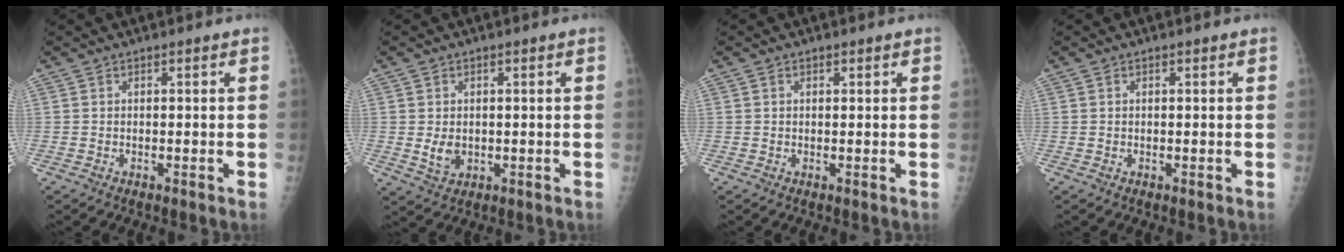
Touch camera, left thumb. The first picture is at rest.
{"total": 4.0, "force": [-0.1, 3.0, 2.6], "torque": [-0.036, -0.006, 0.007]}
{"total": 0.8, "force": [0.4, 0.6, 0.4], "torque": [-0.003, -0.001, 0.005]}
{"total": 0.0}